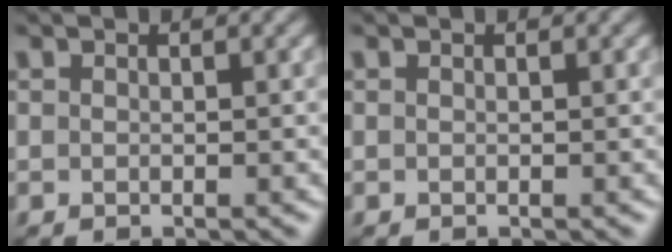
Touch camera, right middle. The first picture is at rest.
{"total": 0.0}